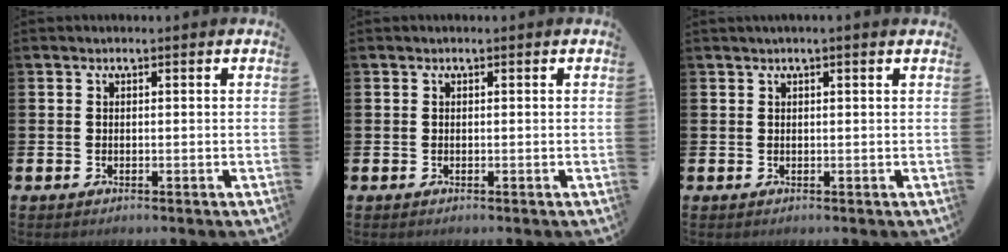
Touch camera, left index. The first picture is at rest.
{"total": 0.0}
{"total": 0.7, "force": [0.4, -0.1, 0.5], "torque": [-0.006, -0.001, 0.006]}